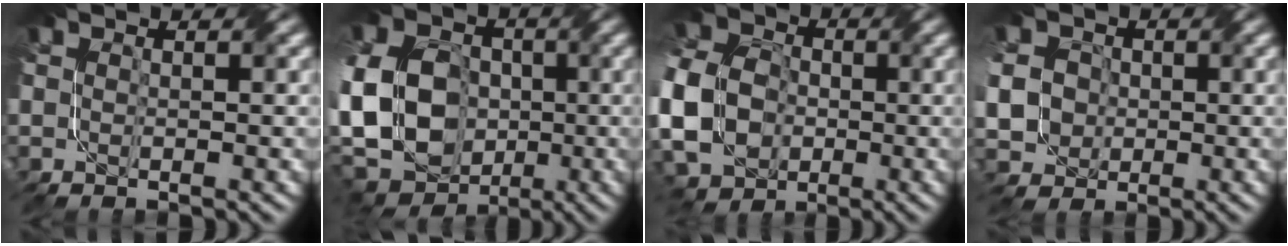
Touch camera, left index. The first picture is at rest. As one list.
[{"total": 17.7, "force": [-3.0, 14.1, 10.3], "torque": [-0.224, -0.003, -0.104]}, {"total": 11.7, "force": [-3.0, 8.9, 7.0], "torque": [-0.171, -0.010, -0.070]}, {"total": 8.1, "force": [-0.4, 7.1, 3.9], "torque": [-0.099, 0.017, -0.046]}]